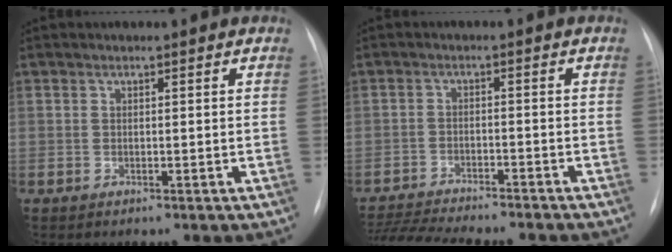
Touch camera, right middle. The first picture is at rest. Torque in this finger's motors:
{"motor_torque": [0.91, -1.23, 0.18, 0.04]}